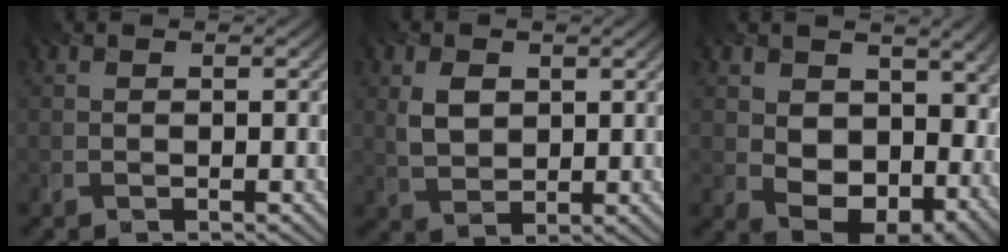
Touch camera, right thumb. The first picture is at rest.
{"total": 4.4, "force": [1.4, 3.1, 2.8], "torque": [-0.072, 0.002, 0.030]}
{"total": 12.6, "force": [1.9, 8.9, 8.6], "torque": [-0.158, -0.020, 0.040]}